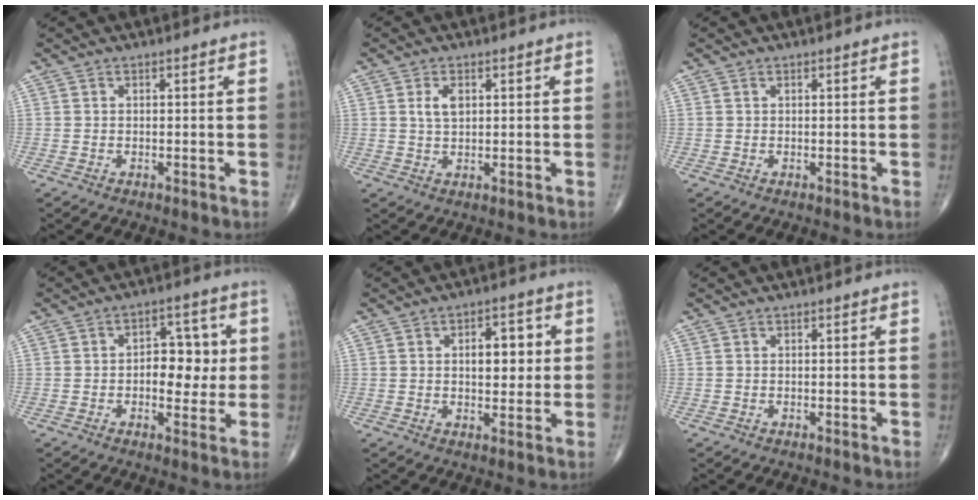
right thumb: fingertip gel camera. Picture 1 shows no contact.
{"total": 3.3, "force": [1.0, 1.8, 2.5], "torque": [-0.044, -0.003, 0.019]}
{"total": 0.0}
{"total": 8.7, "force": [0.2, 5.4, 6.8], "torque": [-0.054, 0.012, 0.002]}
{"total": 7.4, "force": [1.2, 4.0, 6.1], "torque": [-0.060, 0.001, 0.018]}
{"total": 0.0}